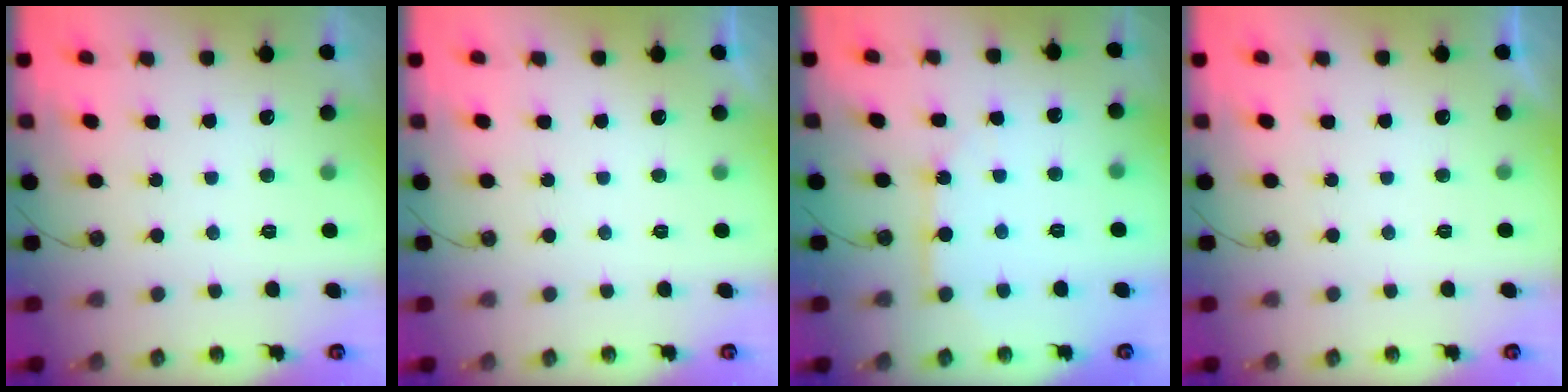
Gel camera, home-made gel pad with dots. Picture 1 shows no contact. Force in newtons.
{"total": 0.0}
{"total": 6.6, "press": 6.5, "slide": 0.7}
{"total": 0.0}